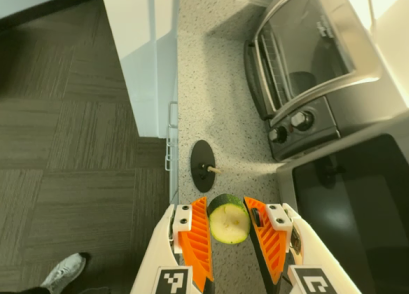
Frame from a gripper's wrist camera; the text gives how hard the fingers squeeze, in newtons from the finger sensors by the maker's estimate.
{"total": 9.7, "left": 9.5, "right": 9.8}